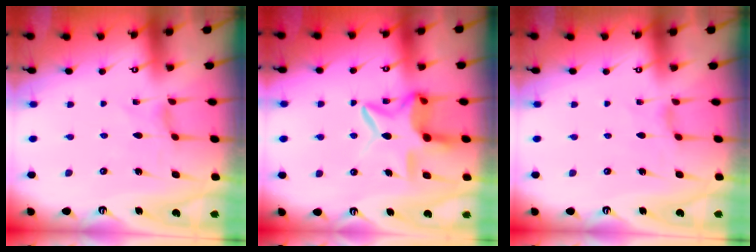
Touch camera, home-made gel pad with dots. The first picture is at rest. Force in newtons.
{"total": 11.5, "press": 11.5, "slide": 1.0}
{"total": 2.0, "press": 2.0, "slide": 0.2}